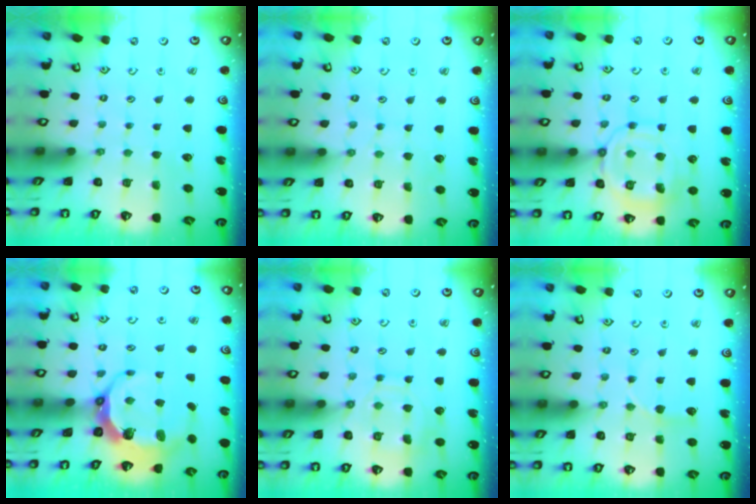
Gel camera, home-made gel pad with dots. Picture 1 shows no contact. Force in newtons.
{"total": 3.7, "press": 3.6, "slide": 0.5}
{"total": 14.4, "press": 14.4, "slide": 1.4}
{"total": 8.1, "press": 6.8, "slide": 4.5}
{"total": 10.5, "press": 10.4, "slide": 1.0}
{"total": 5.0, "press": 4.9, "slide": 0.7}